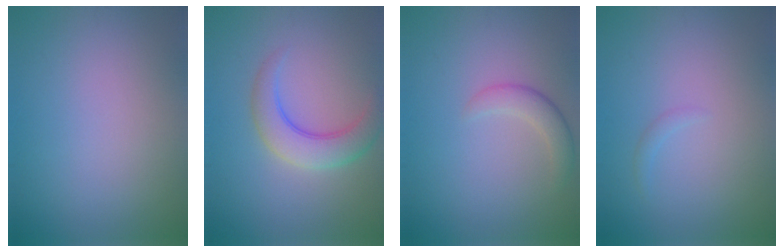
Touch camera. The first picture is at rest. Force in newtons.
{"total": 4.5, "press": 4.5, "slide": 0.3}
{"total": 2.2, "press": 2.2, "slide": 0.2}
{"total": 0.6, "press": 0.6, "slide": 0.1}